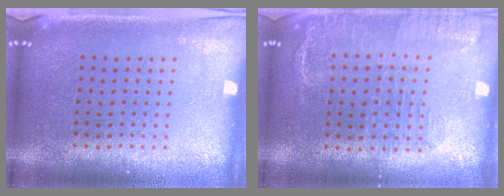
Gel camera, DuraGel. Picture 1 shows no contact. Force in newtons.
{"total": 1.7, "press": 1.4, "slide": 0.8}